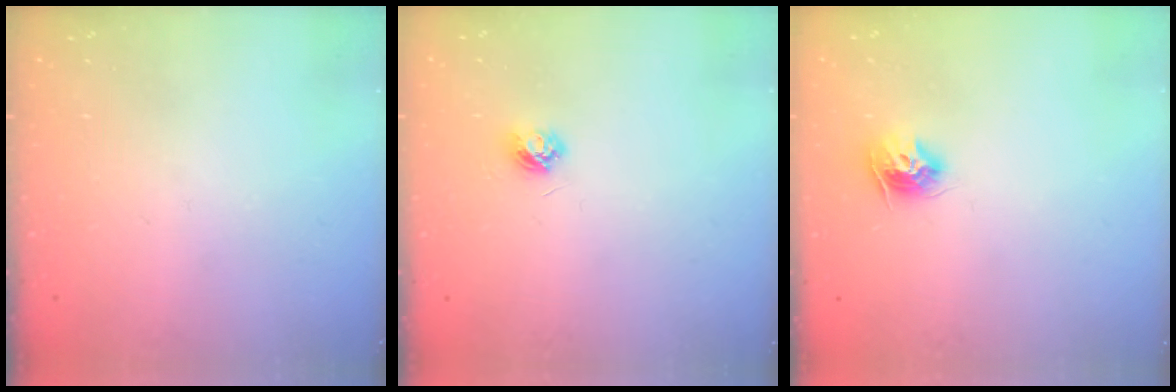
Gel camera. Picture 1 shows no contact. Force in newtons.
{"total": 3.6, "press": 3.5, "slide": 0.4}
{"total": 9.6, "press": 9.6, "slide": 0.7}